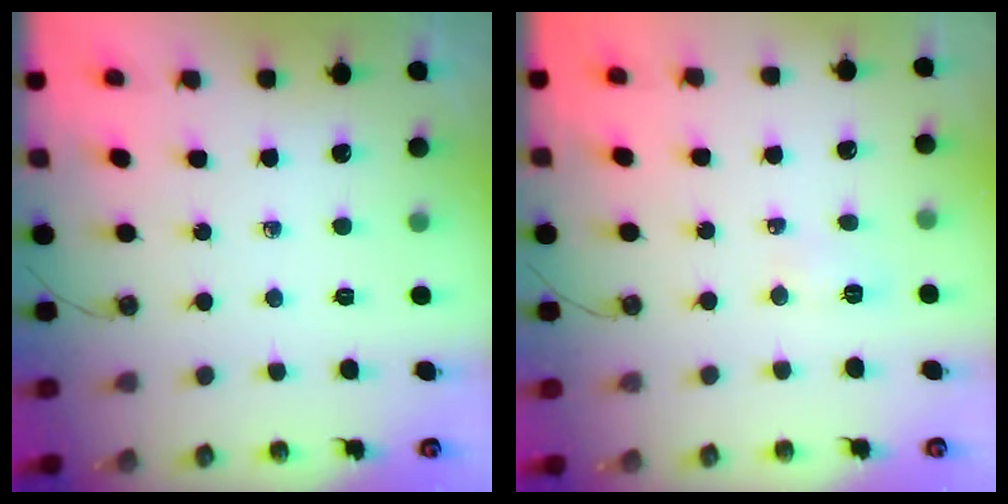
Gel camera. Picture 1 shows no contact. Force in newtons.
{"total": 3.7, "press": 3.6, "slide": 1.0}